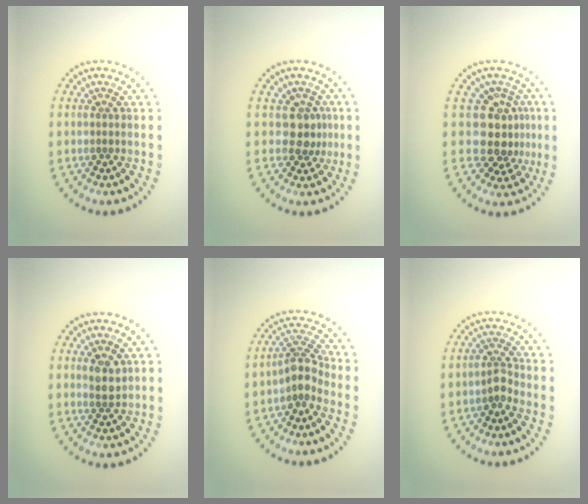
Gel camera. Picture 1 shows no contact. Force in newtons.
{"total": 2.4, "press": 1.9, "slide": 1.5}
{"total": 4.0, "press": 3.3, "slide": 2.2}
{"total": 1.9, "press": 1.8, "slide": 0.7}
{"total": 2.7, "press": 2.1, "slide": 1.8}
{"total": 1.6, "press": 1.2, "slide": 1.0}